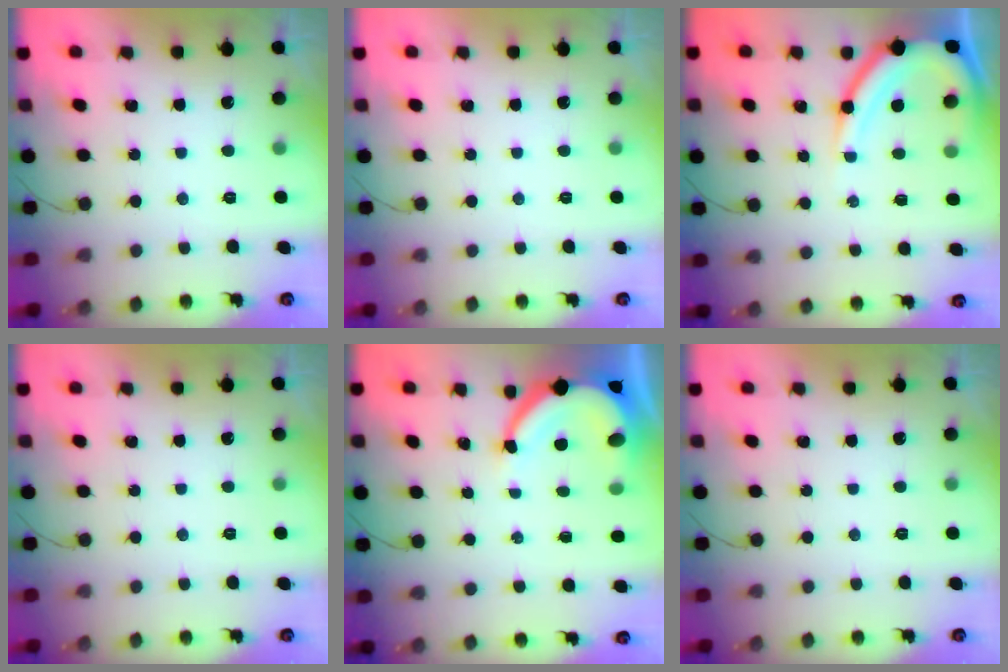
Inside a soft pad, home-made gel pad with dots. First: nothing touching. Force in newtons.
{"total": 0.0}
{"total": 13.1, "press": 13.1, "slide": 1.2}
{"total": 0.0}
{"total": 8.5, "press": 8.5, "slide": 0.8}
{"total": 0.0}